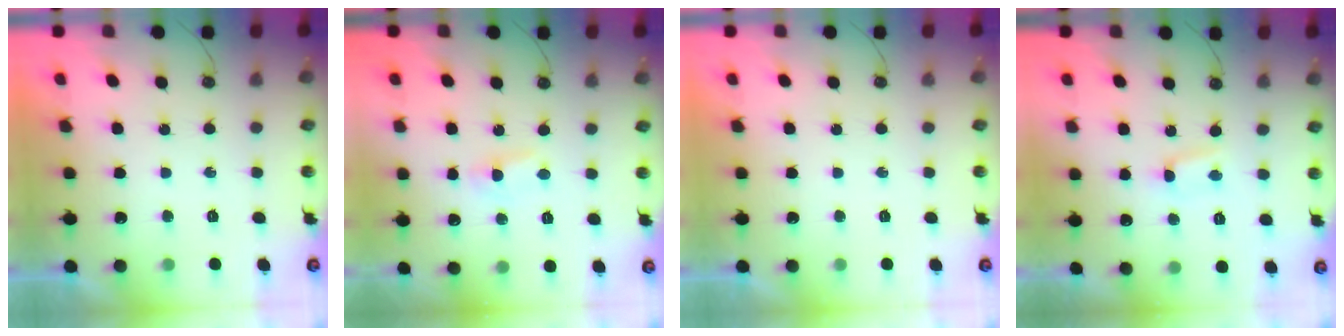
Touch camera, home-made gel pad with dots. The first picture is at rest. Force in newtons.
{"total": 2.9, "press": 2.9, "slide": 0.4}
{"total": 0.0}
{"total": 1.6, "press": 1.5, "slide": 0.2}